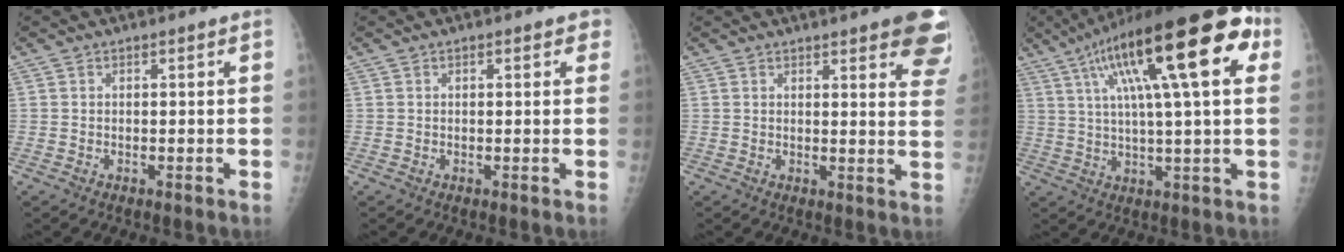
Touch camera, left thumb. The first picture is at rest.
{"total": 1.9, "force": [1.0, 0.9, 1.4], "torque": [-0.009, 0.000, 0.008]}
{"total": 12.5, "force": [8.0, 3.2, 9.1], "torque": [-0.081, -0.034, 0.078]}
{"total": 24.9, "force": [9.4, 6.2, 22.2], "torque": [-0.339, 0.022, 0.142]}